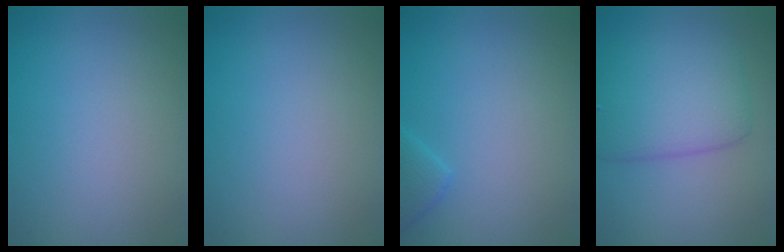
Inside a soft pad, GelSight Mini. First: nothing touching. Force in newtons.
{"total": 0.0}
{"total": 1.6, "press": 1.6, "slide": 0.2}
{"total": 5.5, "press": 5.5, "slide": 0.2}